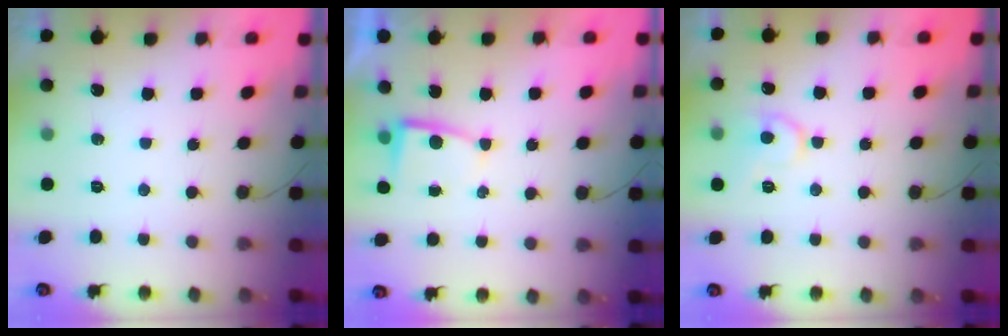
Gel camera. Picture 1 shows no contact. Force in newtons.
{"total": 2.2, "press": 2.2, "slide": 0.3}
{"total": 9.5, "press": 9.5, "slide": 0.9}